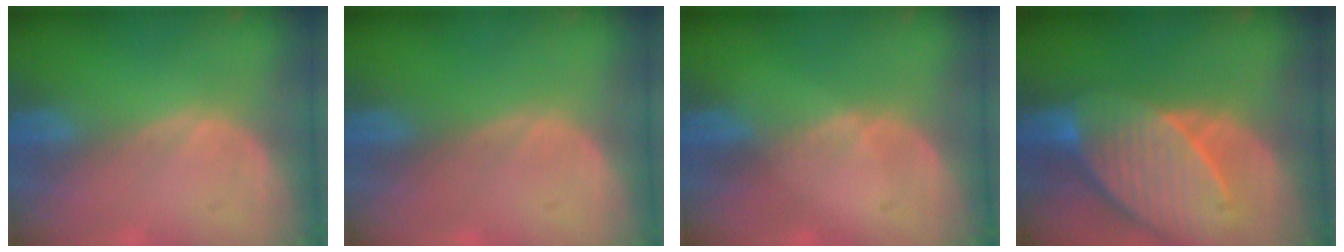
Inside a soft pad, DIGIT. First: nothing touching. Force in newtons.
{"total": 0.0}
{"total": 0.8, "press": 0.8, "slide": 0.1}
{"total": 10.5, "press": 9.3, "slide": 5.0}